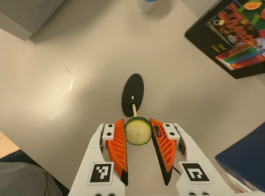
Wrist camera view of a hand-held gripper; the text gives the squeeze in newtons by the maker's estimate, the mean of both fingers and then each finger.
{"total": 8.7, "left": 8.9, "right": 8.6}